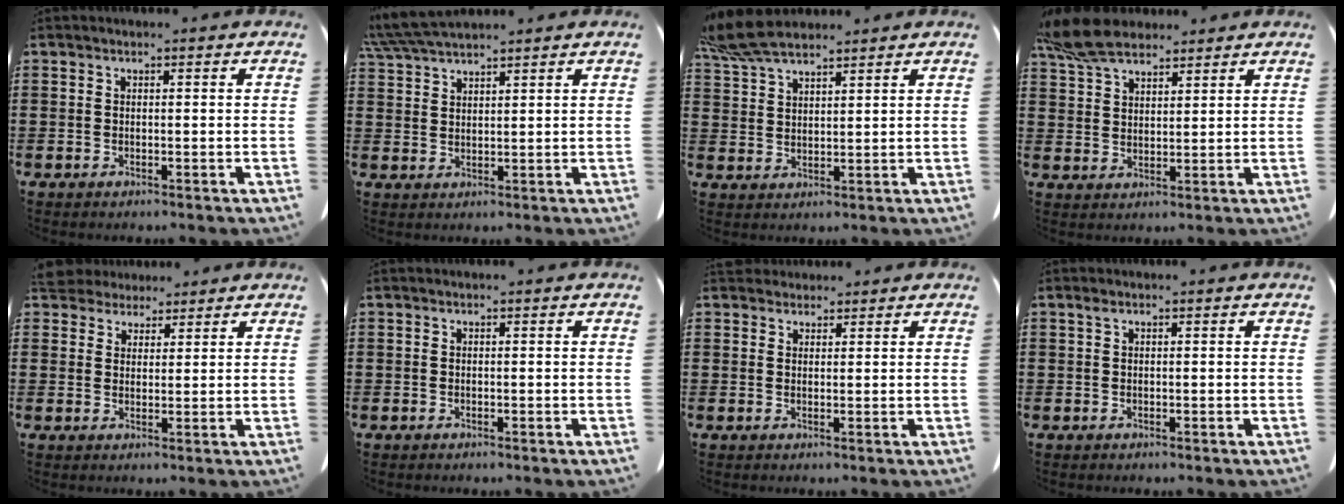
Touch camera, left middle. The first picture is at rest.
{"total": 5.4, "force": [4.9, 0.5, 2.2], "torque": [-0.058, -0.010, 0.094]}
{"total": 7.1, "force": [5.9, 1.8, 3.5], "torque": [-0.086, -0.007, 0.114]}
{"total": 7.9, "force": [6.4, 2.7, 3.7], "torque": [-0.093, -0.004, 0.122]}
{"total": 3.9, "force": [3.6, 1.4, 0.2], "torque": [-0.019, -0.006, 0.069]}
{"total": 0.0}
{"total": 2.3, "force": [2.1, 0.8, 0.2], "torque": [-0.009, 0.000, 0.043]}
{"total": 0.6, "force": [0.4, 0.3, 0.4], "torque": [-0.010, 0.001, 0.008]}